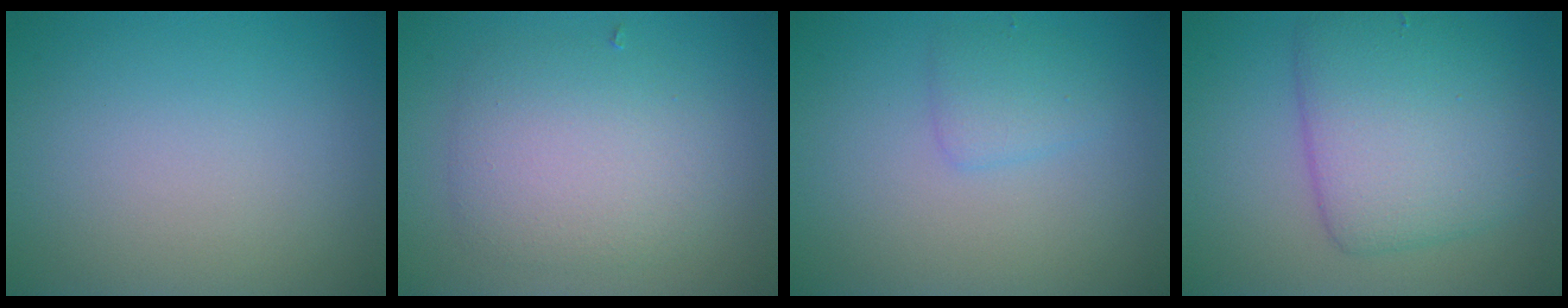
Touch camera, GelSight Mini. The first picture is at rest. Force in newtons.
{"total": 4.6, "press": 4.6, "slide": 0.1}
{"total": 1.8, "press": 1.8, "slide": 0.0}
{"total": 6.8, "press": 6.8, "slide": 0.2}